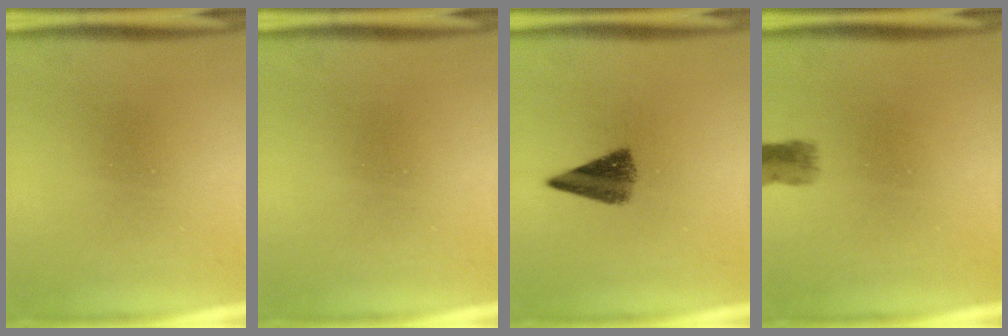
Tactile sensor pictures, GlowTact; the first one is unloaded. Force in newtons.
{"total": 0.0}
{"total": 5.1}
{"total": 1.3}